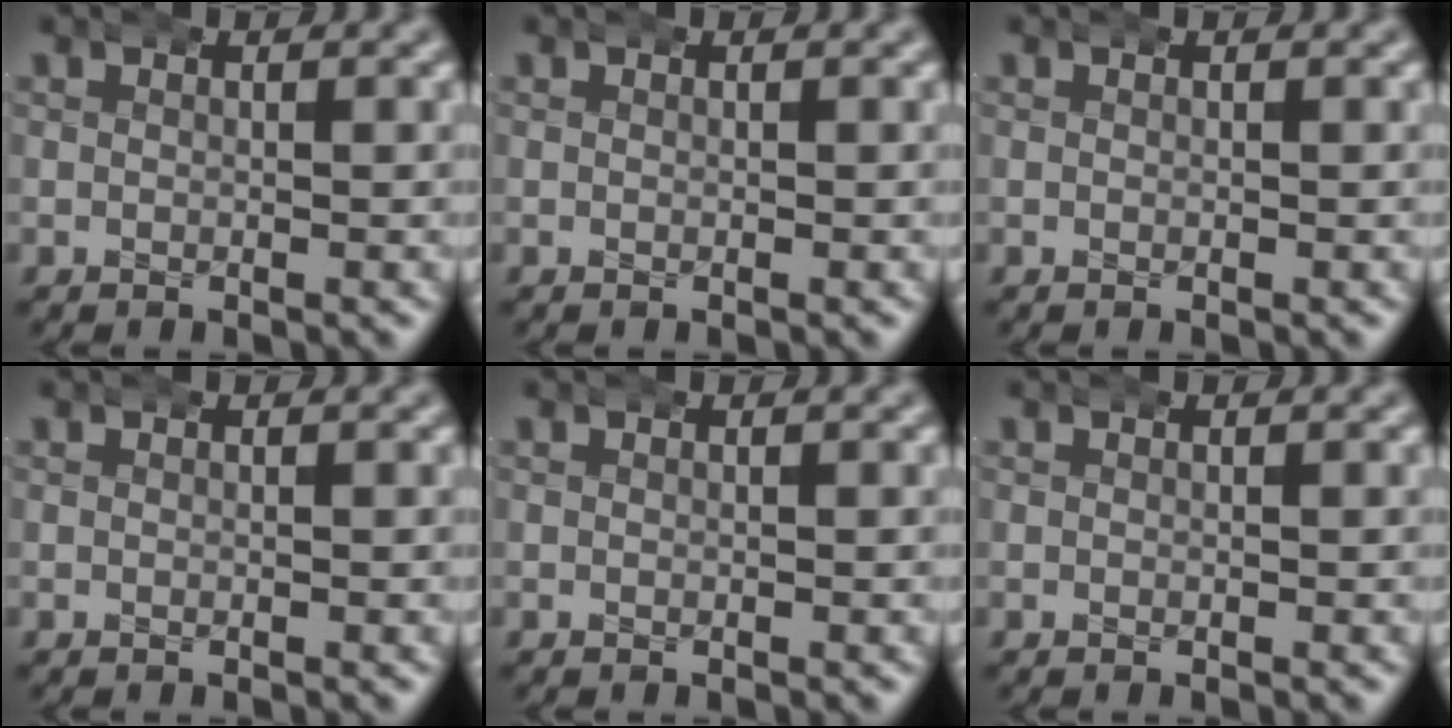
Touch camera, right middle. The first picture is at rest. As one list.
[{"total": 0.0}, {"total": 0.0}, {"total": 0.0}, {"total": 0.0}, {"total": 0.0}]